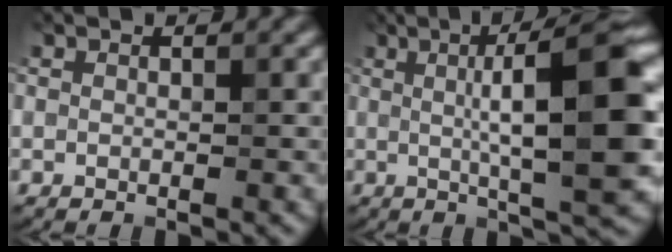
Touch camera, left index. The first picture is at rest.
{"total": 11.1, "force": [1.0, 2.0, 10.9], "torque": [-0.149, 0.015, 0.017]}